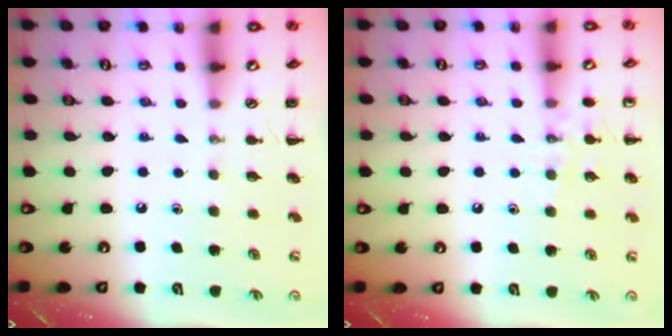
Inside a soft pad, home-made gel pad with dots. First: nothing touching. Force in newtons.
{"total": 7.7, "press": 7.6, "slide": 1.5}